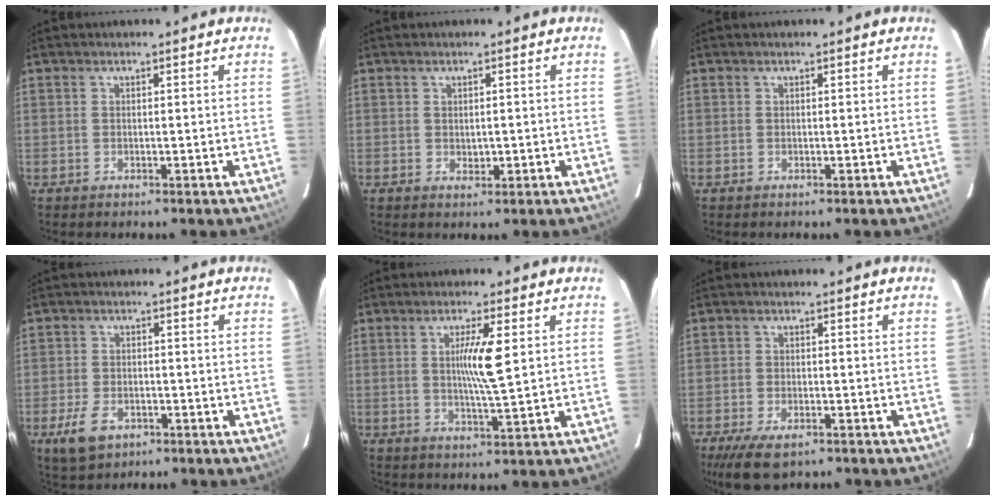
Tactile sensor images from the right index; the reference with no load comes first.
{"total": 1.3, "force": [-0.1, 0.9, 1.0], "torque": [-0.018, -0.002, 0.003]}
{"total": 0.0}
{"total": 5.3, "force": [-2.7, 3.3, 3.1], "torque": [-0.069, -0.002, -0.038]}
{"total": 6.3, "force": [1.3, -0.2, 6.2], "torque": [-0.112, -0.007, 0.022]}
{"total": 7.0, "force": [-5.0, 2.7, 4.2], "torque": [-0.073, -0.010, -0.081]}